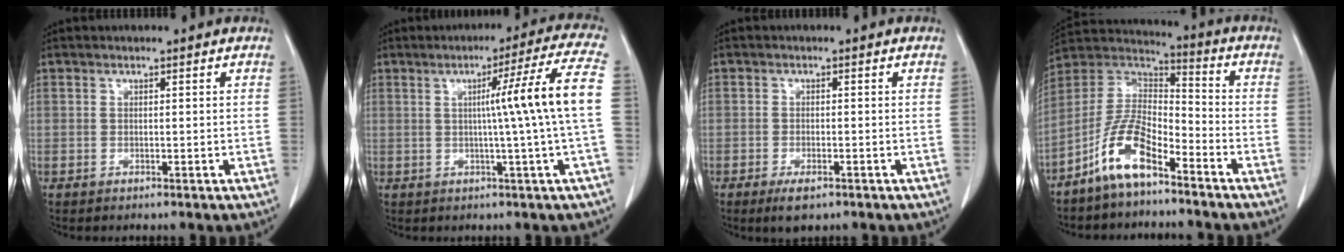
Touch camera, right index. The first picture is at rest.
{"total": 11.1, "force": [0.4, -2.6, 10.7], "torque": [-0.144, 0.006, 0.006]}
{"total": 3.2, "force": [-1.9, 1.0, 2.3], "torque": [-0.043, -0.003, -0.026]}
{"total": 10.7, "force": [-6.9, 3.5, 7.4], "torque": [-0.162, 0.017, -0.134]}